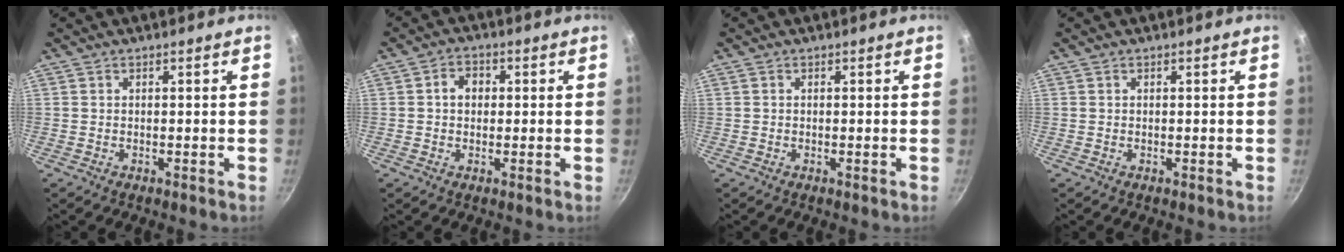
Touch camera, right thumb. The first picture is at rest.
{"total": 3.8, "force": [0.5, 3.0, 2.2], "torque": [-0.017, 0.007, 0.003]}
{"total": 0.0}
{"total": 0.0}